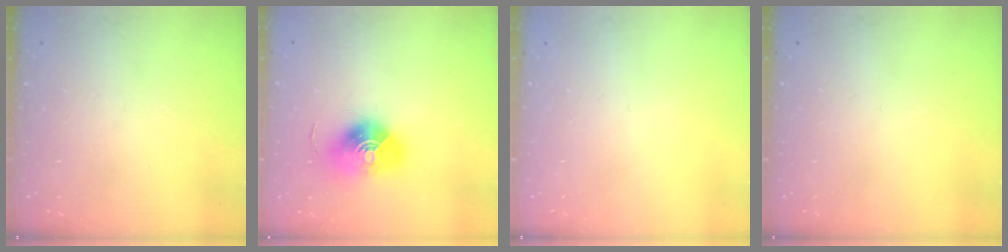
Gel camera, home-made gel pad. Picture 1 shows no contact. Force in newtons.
{"total": 14.4, "press": 14.4, "slide": 0.5}
{"total": 0.0}
{"total": 0.0}